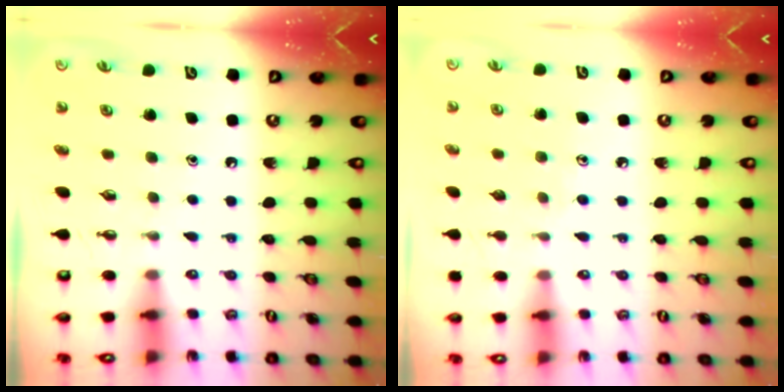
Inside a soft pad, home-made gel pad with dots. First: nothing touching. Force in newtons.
{"total": 3.8, "press": 3.7, "slide": 0.4}